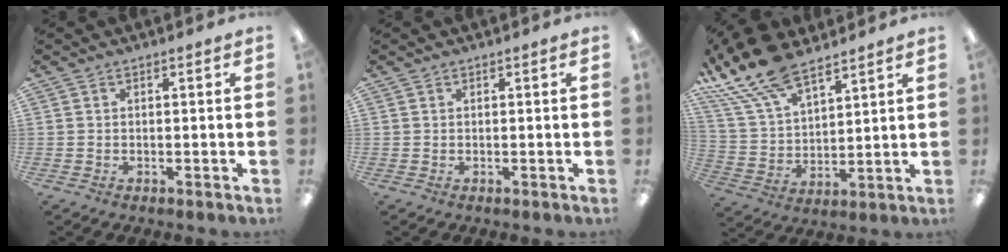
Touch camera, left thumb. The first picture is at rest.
{"total": 0.0}
{"total": 18.9, "force": [13.6, 7.9, 10.5], "torque": [-0.245, -0.067, 0.245]}